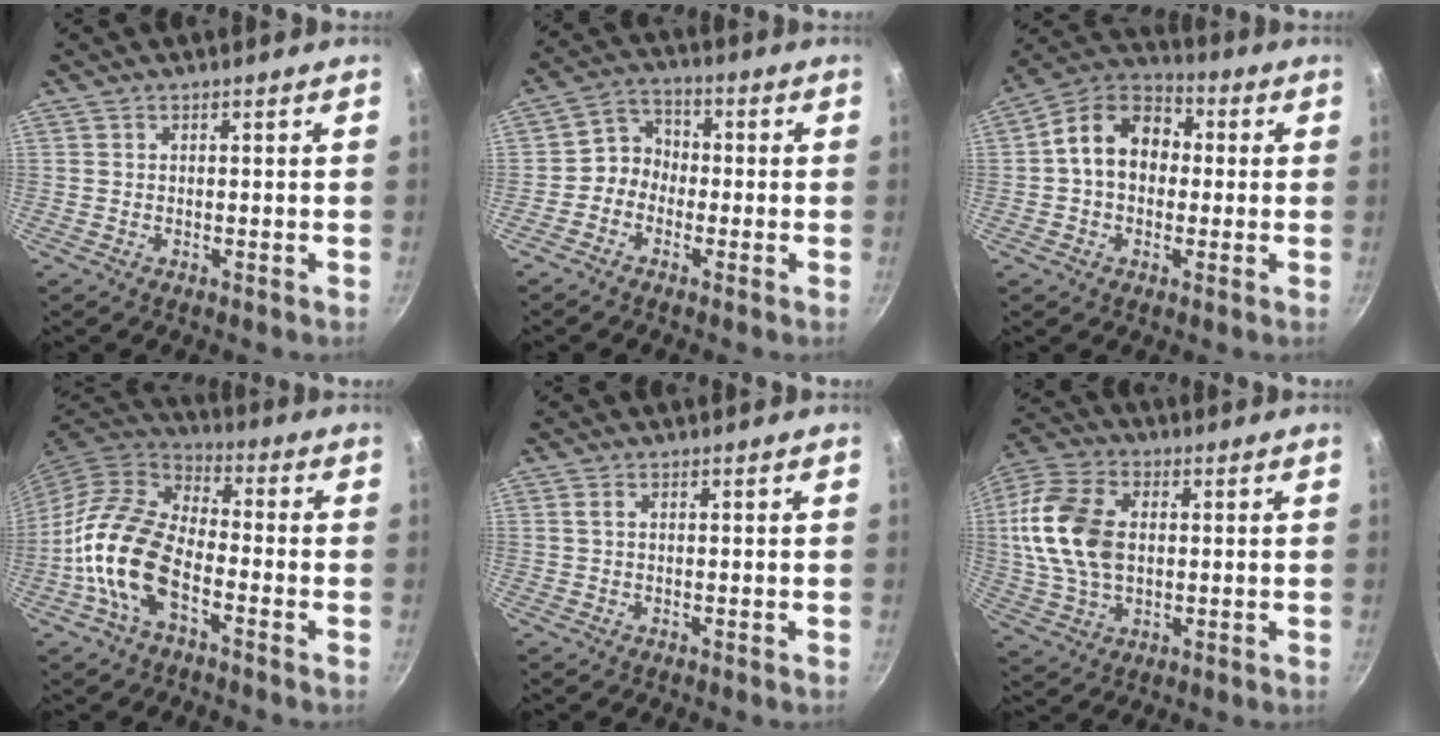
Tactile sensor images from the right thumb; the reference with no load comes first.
{"total": 5.3, "force": [-1.6, 4.5, 2.1], "torque": [-0.007, 0.030, -0.046]}
{"total": 12.4, "force": [0.7, 9.4, 8.1], "torque": [-0.095, 0.033, -0.009]}
{"total": 15.1, "force": [-5.3, 8.2, 11.5], "torque": [-0.204, 0.042, -0.116]}
{"total": 0.7, "force": [0.2, 0.2, 0.6], "torque": [-0.015, 0.002, 0.004]}
{"total": 15.7, "force": [1.3, 10.3, 11.7], "torque": [-0.222, 0.012, 0.017]}